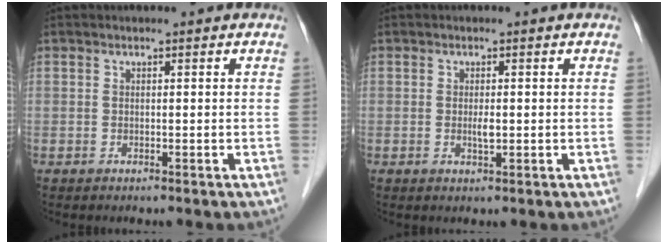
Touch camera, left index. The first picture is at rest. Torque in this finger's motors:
{"motor_torque": [0.13, 0.10, 0.04, 0.01]}